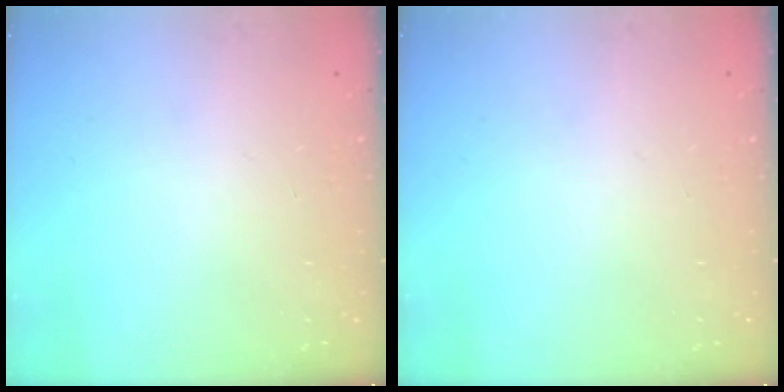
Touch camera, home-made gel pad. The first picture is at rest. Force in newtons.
{"total": 0.0}